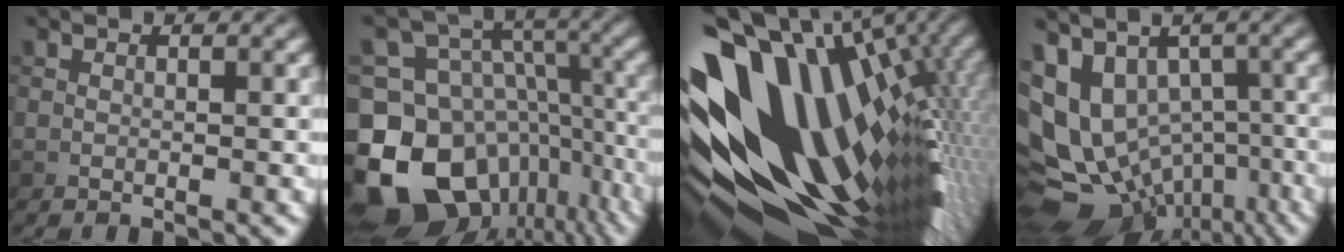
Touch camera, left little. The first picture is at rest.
{"total": 16.7, "force": [-8.1, 12.6, 7.4], "torque": [-0.175, -0.014, -0.118]}
{"total": 18.6, "force": [-0.2, 10.0, 15.7], "torque": [-0.283, -0.028, -0.003]}
{"total": 12.6, "force": [-0.5, 9.5, 8.3], "torque": [-0.162, -0.014, 0.043]}